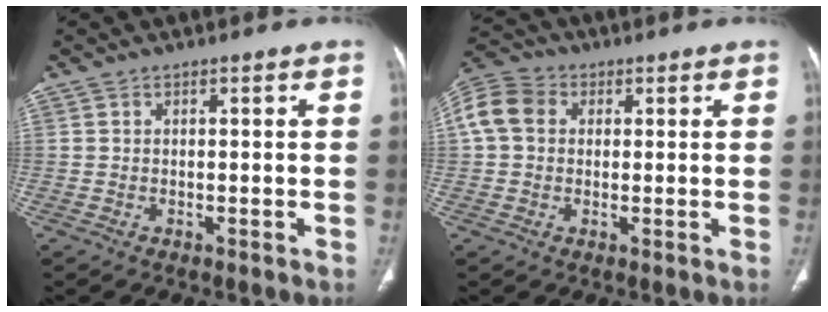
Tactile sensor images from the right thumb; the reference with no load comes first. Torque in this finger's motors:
{"motor_torque": [0.21, 0.22, 0.55, -0.54, 0.22]}